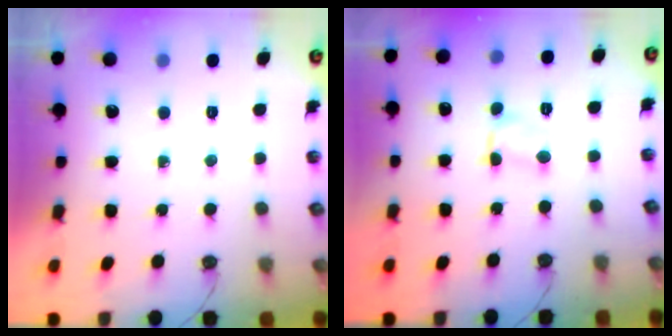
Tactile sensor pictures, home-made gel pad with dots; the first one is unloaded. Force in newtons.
{"total": 1.5, "press": 1.4, "slide": 0.2}